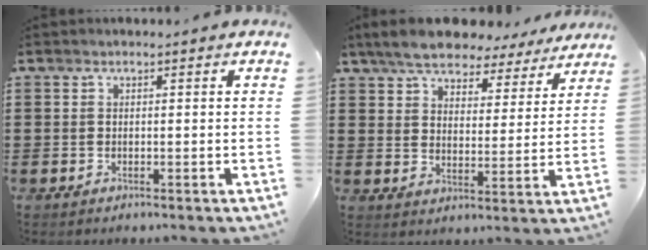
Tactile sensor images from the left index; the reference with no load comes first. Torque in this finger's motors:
{"motor_torque": [1.39, -0.74, 0.75, 0.21]}